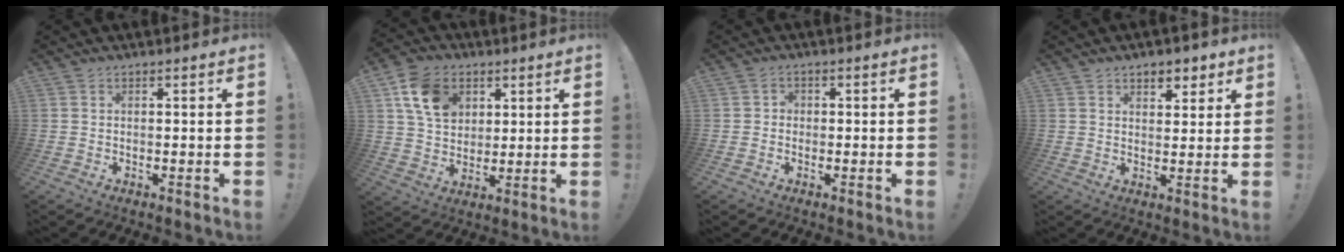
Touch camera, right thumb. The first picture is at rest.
{"total": 13.7, "force": [5.9, 10.3, 6.9], "torque": [-0.106, -0.012, 0.118]}
{"total": 2.1, "force": [-0.9, 1.7, 0.9], "torque": [-0.020, 0.010, -0.015]}
{"total": 5.0, "force": [3.4, 3.2, 1.6], "torque": [-0.007, -0.021, 0.060]}